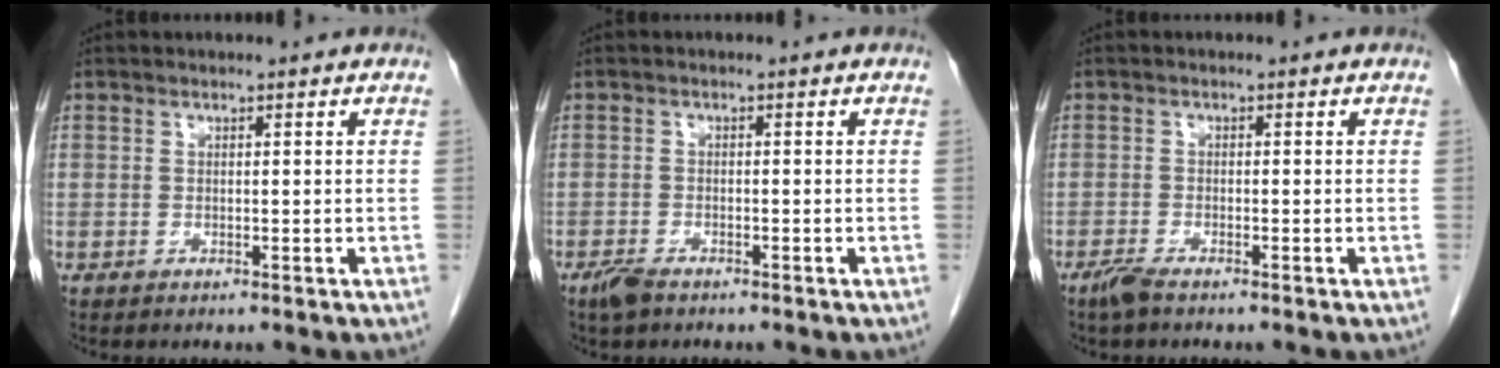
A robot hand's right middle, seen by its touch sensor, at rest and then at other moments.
{"total": 2.4, "force": [-1.8, 0.9, 1.3], "torque": [-0.033, -0.004, -0.031]}
{"total": 2.1, "force": [-1.6, 0.3, 1.3], "torque": [-0.035, -0.005, -0.033]}